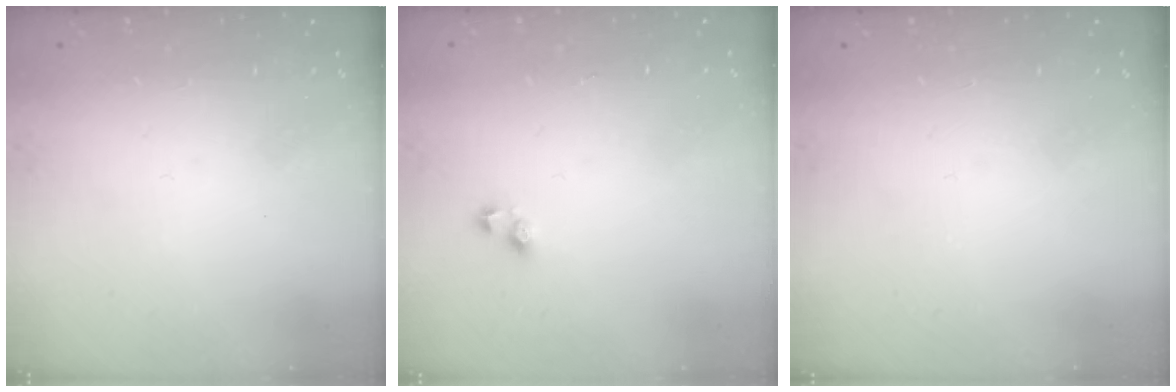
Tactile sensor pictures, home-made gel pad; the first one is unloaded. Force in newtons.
{"total": 2.9, "press": 2.7, "slide": 1.1}
{"total": 0.0}